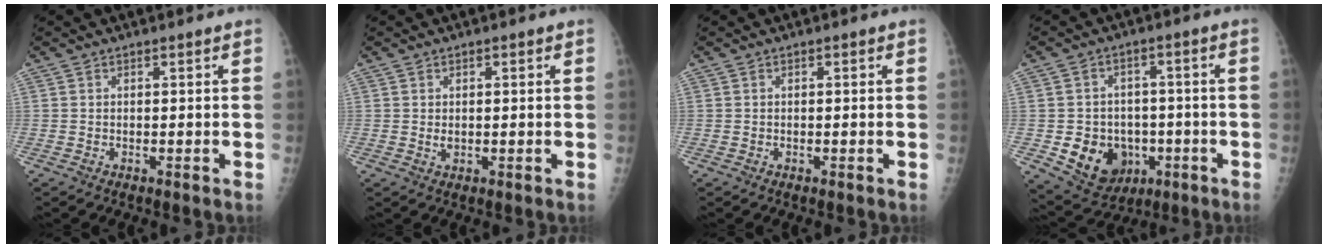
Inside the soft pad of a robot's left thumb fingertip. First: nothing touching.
{"total": 1.6, "force": [0.2, 1.1, 1.2], "torque": [-0.014, -0.002, 0.005]}
{"total": 0.0}
{"total": 11.8, "force": [-3.2, 9.7, 5.8], "torque": [-0.062, 0.014, -0.035]}